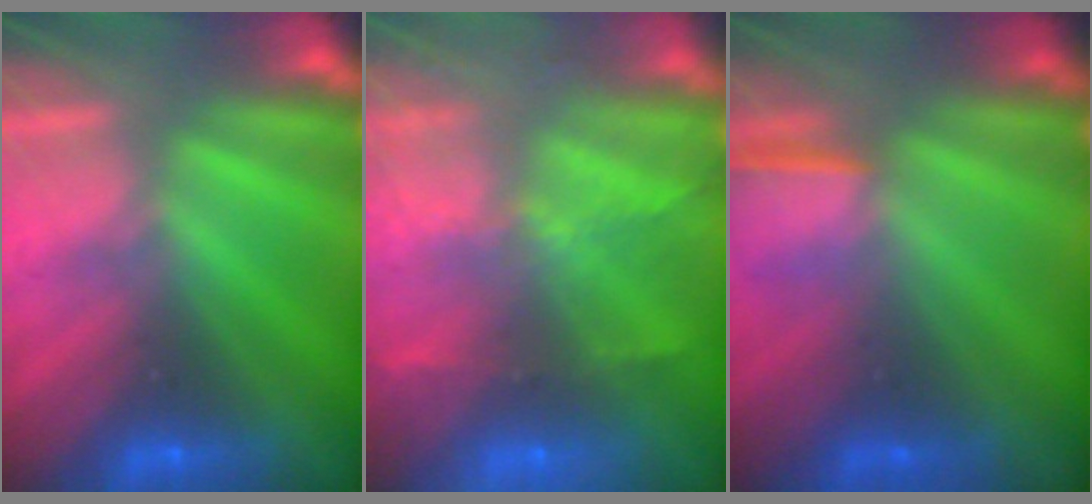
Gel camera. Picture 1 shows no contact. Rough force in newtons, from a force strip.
{"total": 7.1}
{"total": 1.3}